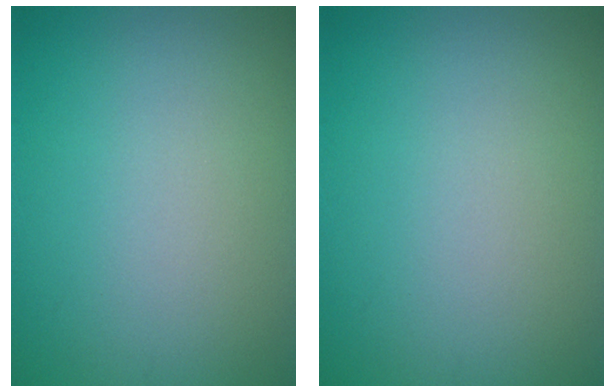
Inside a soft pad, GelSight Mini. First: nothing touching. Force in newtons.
{"total": 0.0}